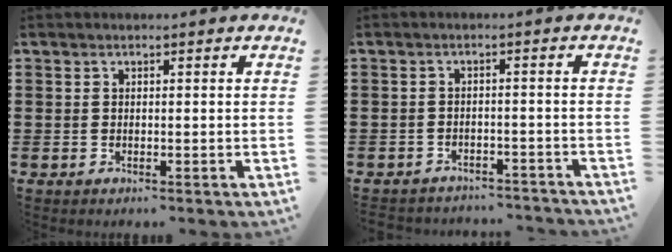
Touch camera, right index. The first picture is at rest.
{"total": 2.3, "force": [-2.3, 0.4, -0.1], "torque": [-0.005, 0.002, -0.048]}